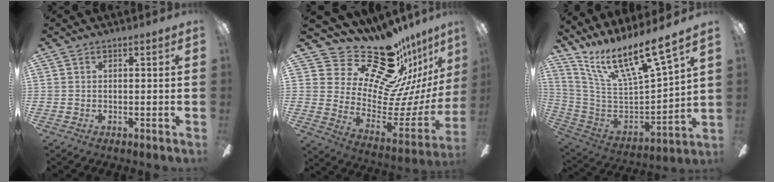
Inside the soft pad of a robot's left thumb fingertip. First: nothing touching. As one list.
[{"total": 23.9, "force": [20.1, 8.9, 9.3], "torque": [-0.140, -0.170, 0.363]}, {"total": 17.8, "force": [13.2, 4.0, 11.3], "torque": [-0.197, -0.094, 0.218]}]